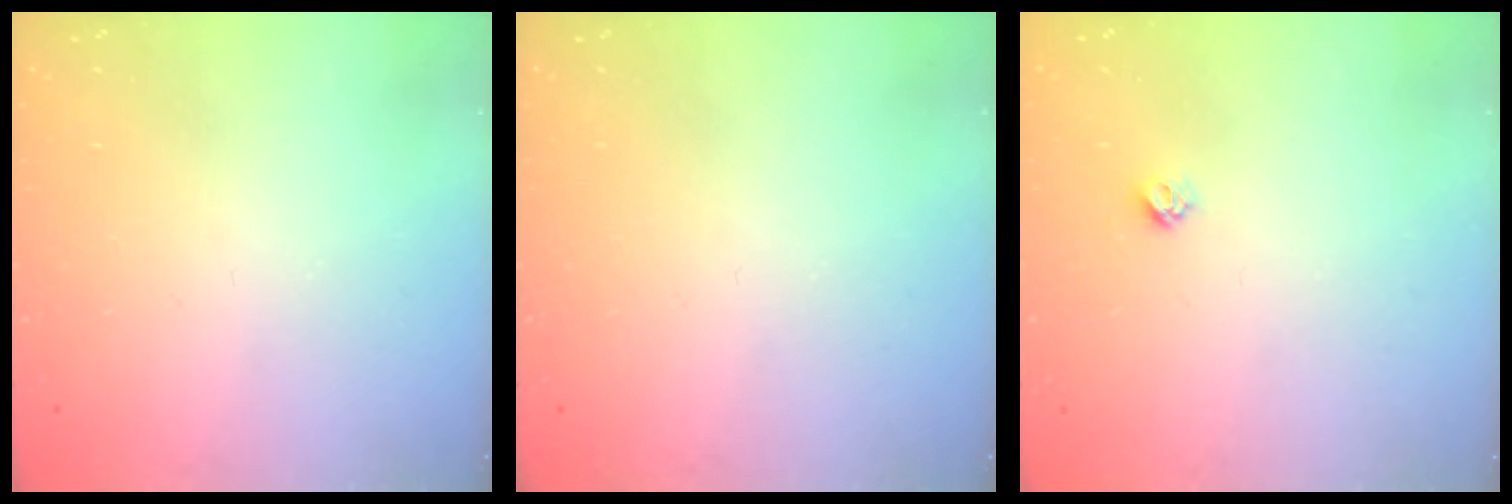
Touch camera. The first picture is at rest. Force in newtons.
{"total": 0.0}
{"total": 3.8, "press": 3.8, "slide": 0.6}